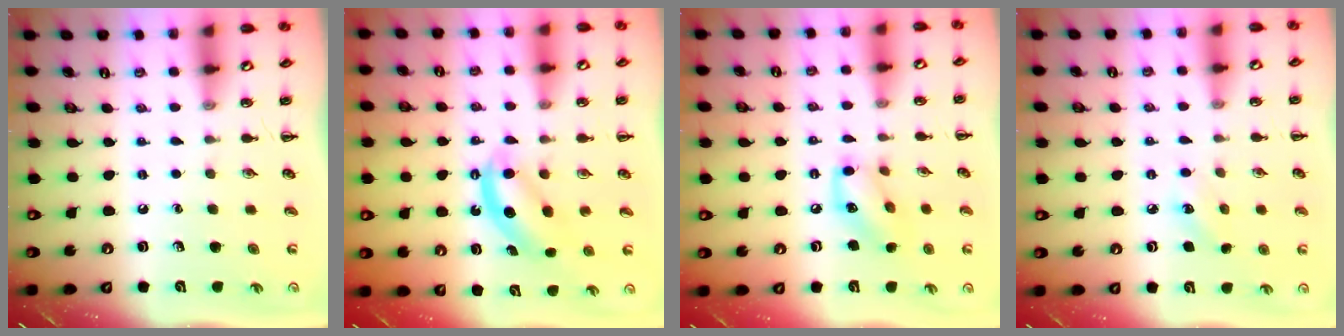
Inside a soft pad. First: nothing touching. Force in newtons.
{"total": 7.0, "press": 6.9, "slide": 1.2}
{"total": 10.5, "press": 10.5, "slide": 0.3}
{"total": 5.1, "press": 4.9, "slide": 1.4}